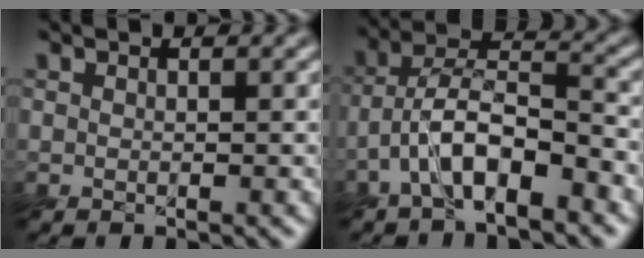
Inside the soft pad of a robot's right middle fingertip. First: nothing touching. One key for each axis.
{"total": 6.7, "fx": -3.9, "fy": 2.3, "fz": 5.0, "tx": -0.086, "ty": 0.013, "tz": -0.080}